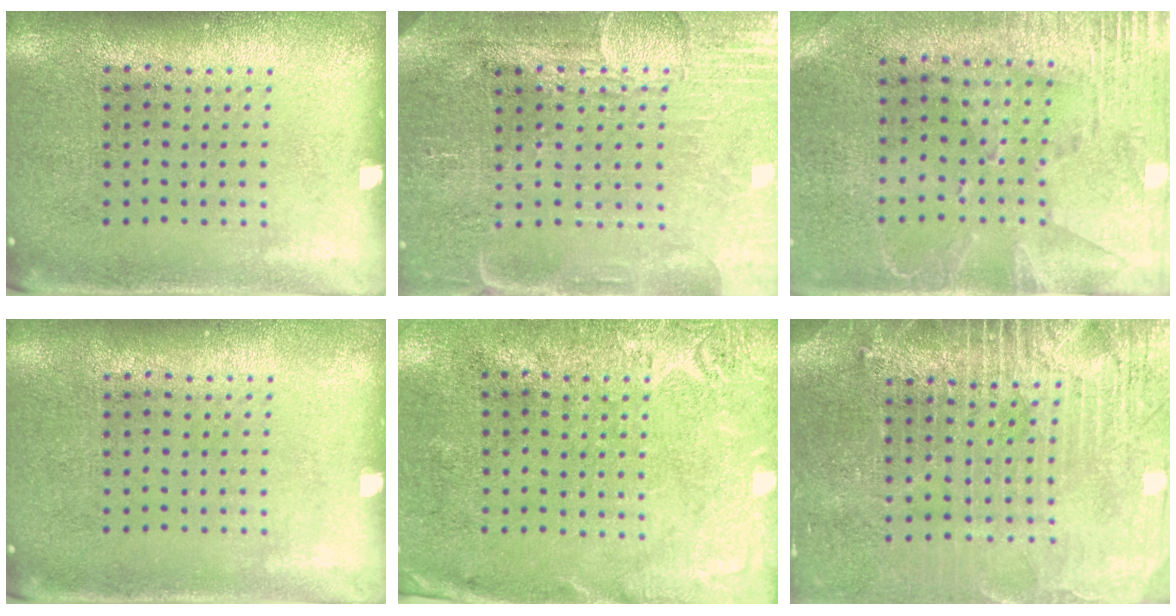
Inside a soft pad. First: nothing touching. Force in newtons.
{"total": 4.0, "press": 3.7, "slide": 1.5}
{"total": 2.7, "press": 2.3, "slide": 1.5}
{"total": 0.0}
{"total": 2.6, "press": 2.1, "slide": 1.6}
{"total": 3.7, "press": 3.5, "slide": 1.3}